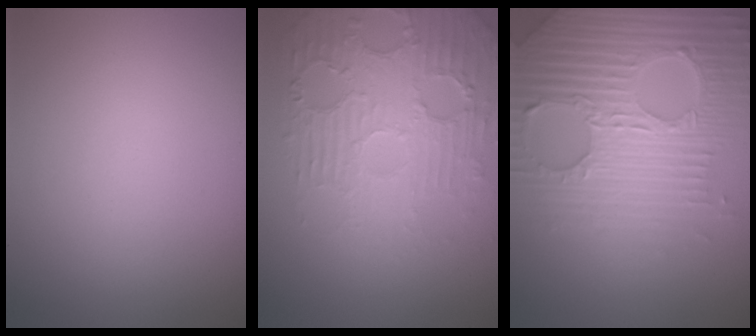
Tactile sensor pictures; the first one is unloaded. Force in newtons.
{"total": 5.8, "press": 3.9, "slide": 4.3}
{"total": 7.3, "press": 7.1, "slide": 1.8}